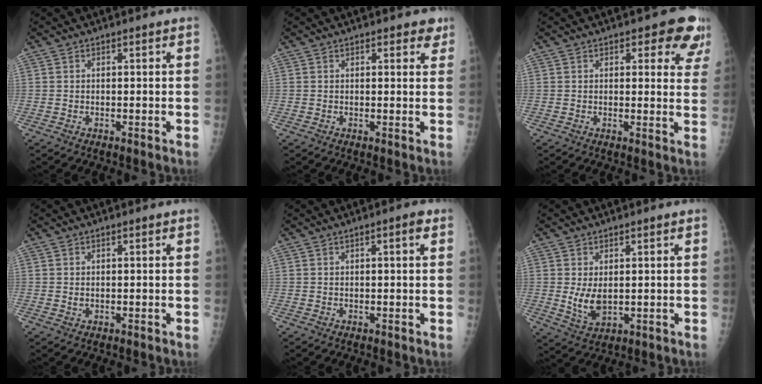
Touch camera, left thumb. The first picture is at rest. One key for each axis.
{"total": 2.9, "fx": 1.8, "fy": 1.4, "fz": 1.7, "tx": 0.000, "ty": -0.005, "tz": 0.017}
{"total": 8.4, "fx": 5.3, "fy": 3.8, "fz": 5.2, "tx": -0.017, "ty": -0.022, "tz": 0.049}
{"total": 0.9, "fx": 0.2, "fy": 0.5, "fz": 0.6, "tx": -0.010, "ty": -0.002, "tz": 0.007}
{"total": 2.0, "fx": 0.7, "fy": 0.4, "fz": 1.9, "tx": -0.028, "ty": 0.002, "tz": 0.008}
{"total": 5.2, "fx": 0.5, "fy": 3.0, "fz": 4.1, "tx": -0.069, "ty": -0.016, "tz": 0.020}